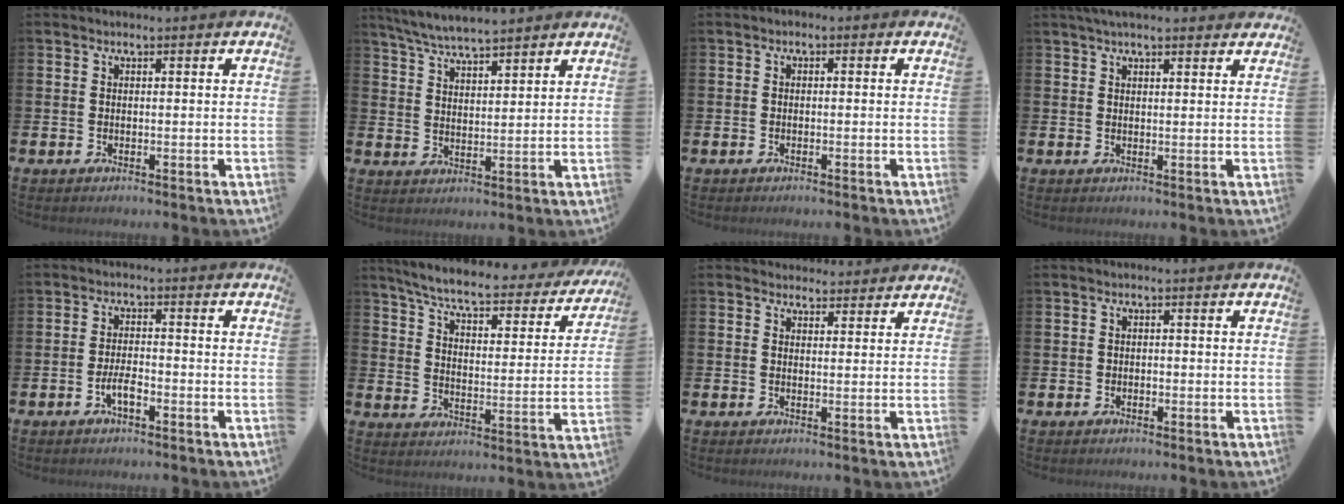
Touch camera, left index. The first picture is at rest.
{"total": 6.0, "force": [5.8, 0.5, 1.4], "torque": [-0.049, -0.023, 0.107]}
{"total": 0.8, "force": [-0.7, 0.4, 0.2], "torque": [-0.010, 0.002, -0.014]}
{"total": 2.0, "force": [1.7, 0.5, 0.9], "torque": [-0.015, 0.002, 0.030]}
{"total": 2.9, "force": [-1.3, 1.0, 2.4], "torque": [-0.056, 0.004, -0.025]}
{"total": 6.4, "force": [5.6, 1.0, 3.0], "torque": [-0.085, -0.038, 0.089]}
{"total": 2.9, "force": [2.7, 1.0, -0.2], "torque": [0.009, -0.013, 0.048]}
{"total": 0.7, "force": [-0.2, 0.6, 0.2], "torque": [-0.003, 0.003, -0.007]}